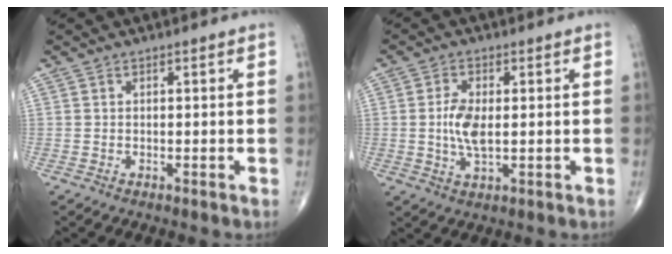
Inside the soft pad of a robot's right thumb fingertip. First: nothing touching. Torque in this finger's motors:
{"motor_torque": [-0.78, 0.75, 0.37, -0.07, 0.14]}